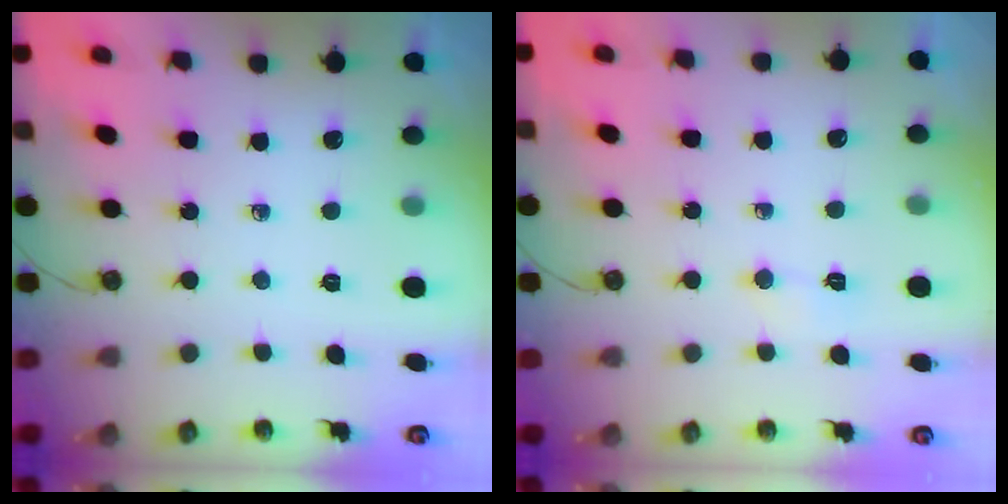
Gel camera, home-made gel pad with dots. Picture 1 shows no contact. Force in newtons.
{"total": 2.7, "press": 2.6, "slide": 0.5}